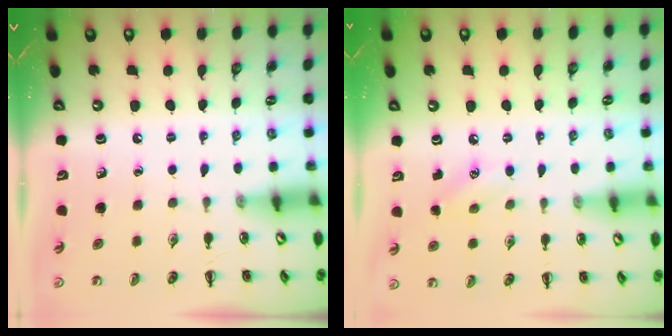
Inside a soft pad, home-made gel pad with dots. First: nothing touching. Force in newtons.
{"total": 7.4, "press": 7.2, "slide": 2.0}